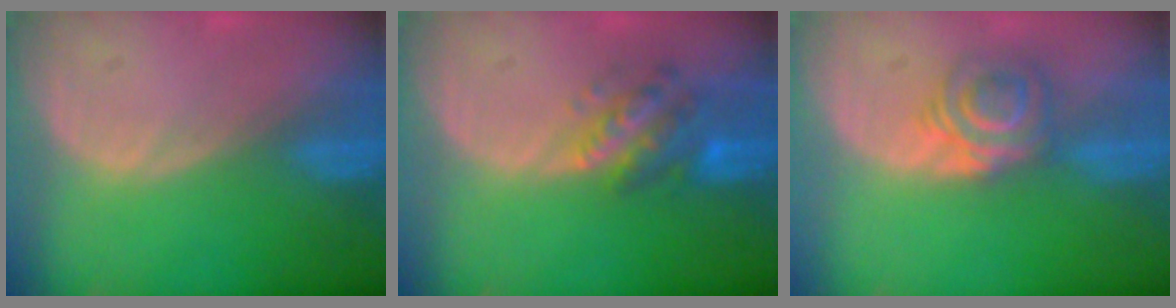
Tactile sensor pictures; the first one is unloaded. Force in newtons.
{"total": 6.0, "press": 5.8, "slide": 1.6}
{"total": 6.3, "press": 5.4, "slide": 3.2}